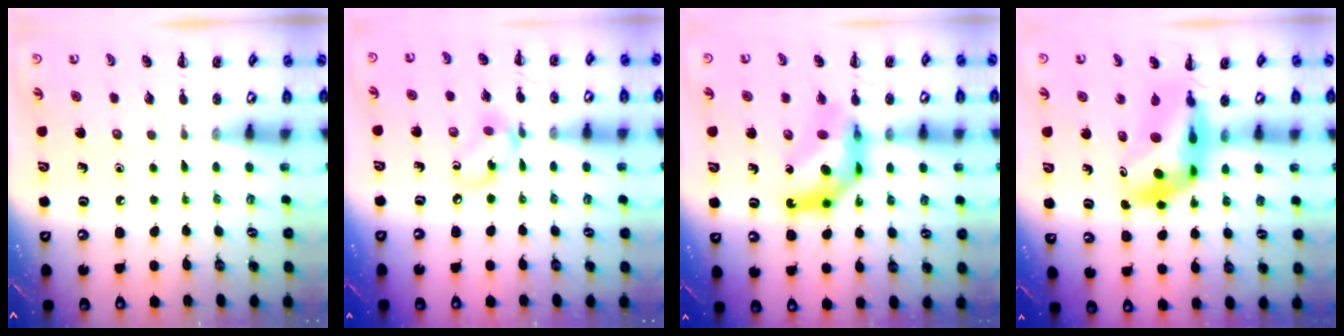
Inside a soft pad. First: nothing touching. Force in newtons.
{"total": 8.5, "press": 8.4, "slide": 1.3}
{"total": 9.1, "press": 8.6, "slide": 2.9}
{"total": 11.6, "press": 11.0, "slide": 3.8}